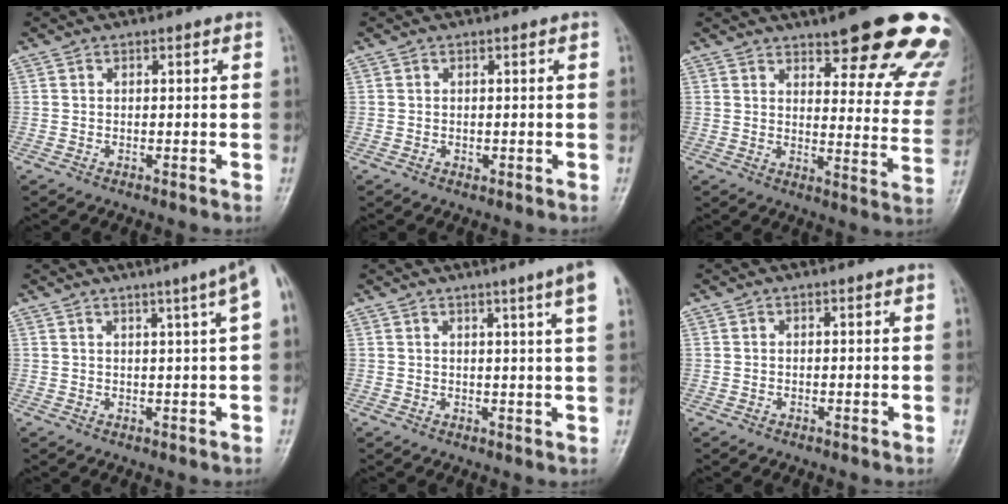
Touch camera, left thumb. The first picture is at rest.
{"total": 0.6, "force": [-0.1, 0.6, 0.2], "torque": [0.003, 0.001, 0.000]}
{"total": 22.4, "force": [15.8, 6.4, 14.5], "torque": [-0.133, -0.076, 0.188]}
{"total": 5.8, "force": [2.5, -0.4, 5.2], "torque": [-0.067, 0.008, 0.033]}
{"total": 6.6, "force": [3.7, -0.7, 5.4], "torque": [-0.072, -0.010, 0.041]}
{"total": 0.0}